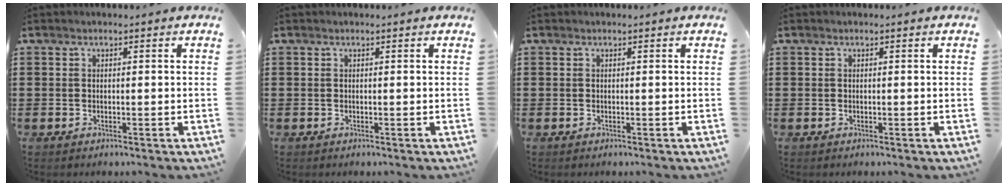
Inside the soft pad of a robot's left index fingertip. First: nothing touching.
{"total": 0.0}
{"total": 0.0}
{"total": 0.0}